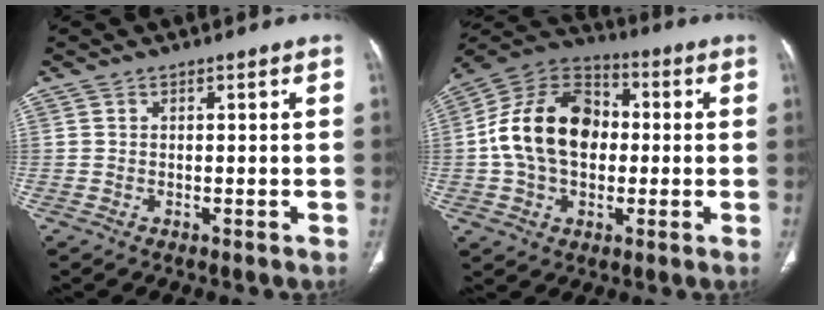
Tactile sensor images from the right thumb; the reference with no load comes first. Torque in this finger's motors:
{"motor_torque": [1.40, 2.53, 0.79, -0.89, 0.21]}